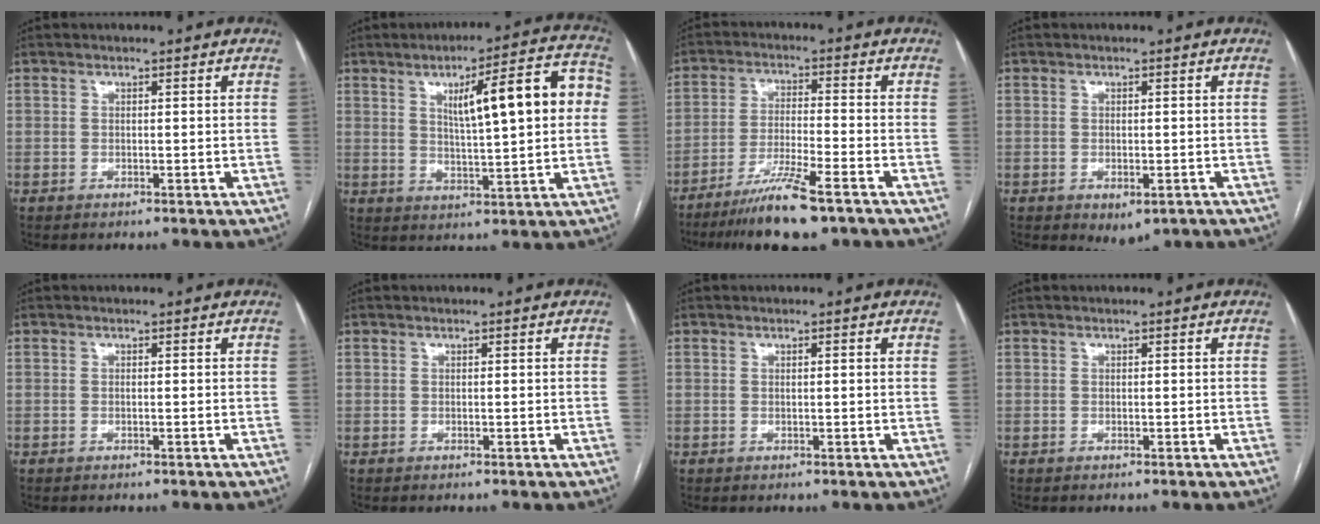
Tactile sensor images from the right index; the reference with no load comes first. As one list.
[{"total": 14.3, "force": [3.1, 2.2, 13.8], "torque": [-0.191, 0.030, 0.043]}, {"total": 10.4, "force": [-7.1, 0.5, 7.5], "torque": [-0.139, -0.029, -0.126]}, {"total": 3.5, "force": [-1.8, 1.8, 2.4], "torque": [-0.029, -0.004, -0.012]}, {"total": 0.0}, {"total": 0.0}, {"total": 0.9, "force": [0.3, 0.0, 0.8], "torque": [-0.016, 0.005, 0.003]}, {"total": 0.0}]